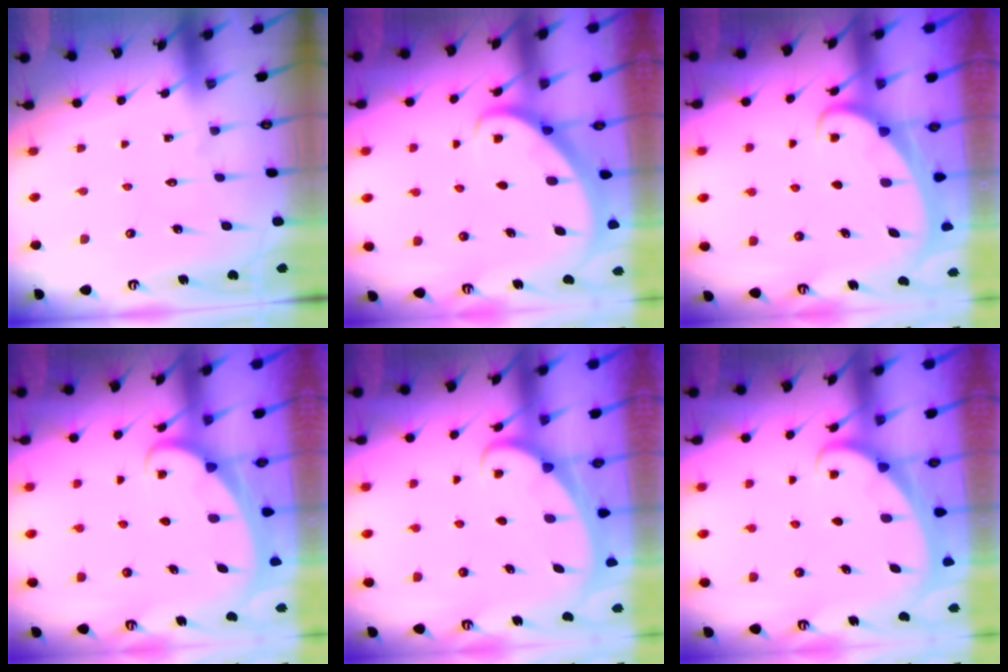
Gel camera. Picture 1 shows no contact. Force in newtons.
{"total": 2.8, "press": 2.8, "slide": 0.2}
{"total": 2.4, "press": 2.4, "slide": 0.3}
{"total": 1.9, "press": 1.9, "slide": 0.2}
{"total": 2.3, "press": 2.3, "slide": 0.4}
{"total": 1.8, "press": 1.8, "slide": 0.1}